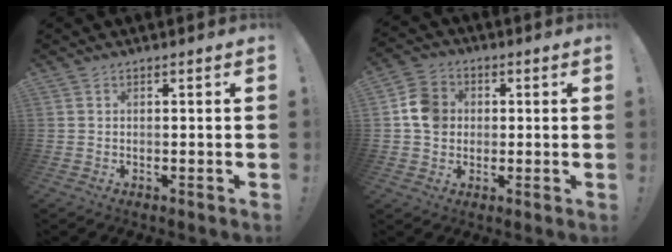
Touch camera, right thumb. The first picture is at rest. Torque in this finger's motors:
{"motor_torque": [-0.09, 0.18, 0.93, -0.12, 0.26]}